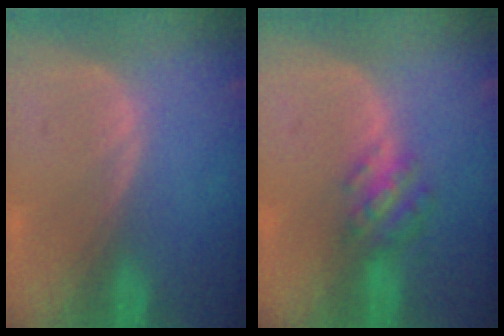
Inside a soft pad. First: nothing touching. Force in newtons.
{"total": 4.8, "press": 4.6, "slide": 1.6}